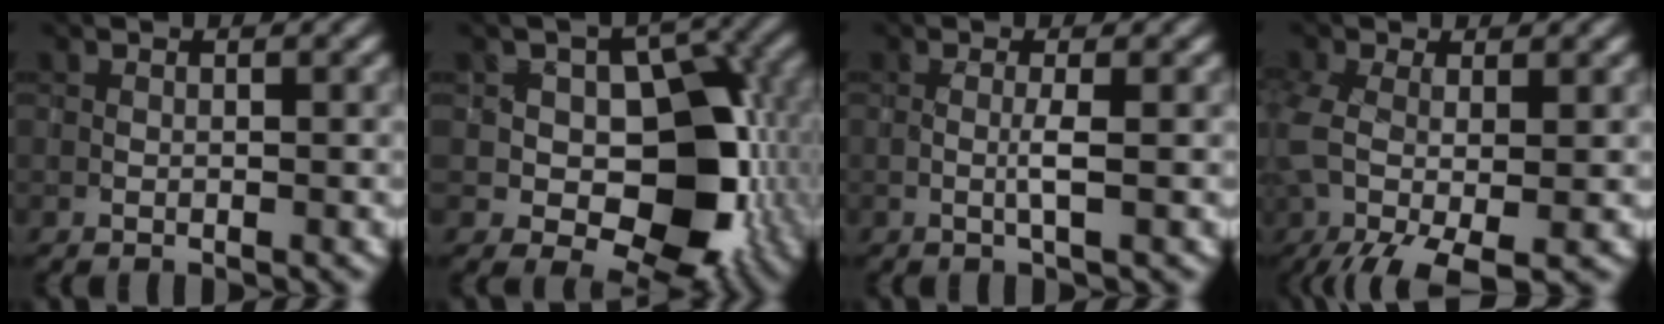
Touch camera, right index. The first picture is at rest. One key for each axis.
{"total": 10.0, "fx": -1.4, "fy": 6.7, "fz": 7.2, "tx": -0.076, "ty": 0.013, "tz": -0.024}
{"total": 1.4, "fx": -0.1, "fy": -0.1, "fz": 1.4, "tx": -0.030, "ty": -0.002, "tz": -0.004}
{"total": 10.3, "fx": -3.4, "fy": 4.9, "fz": 8.3, "tx": -0.204, "ty": -0.033, "tz": -0.044}